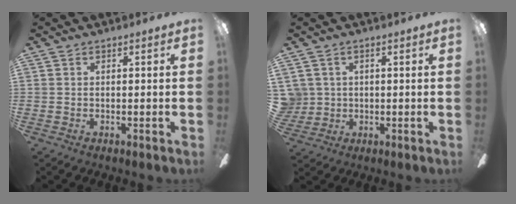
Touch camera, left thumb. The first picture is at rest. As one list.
[{"total": 4.1, "force": [1.3, 3.9, 0.2], "torque": [-0.026, 0.008, 0.026]}]